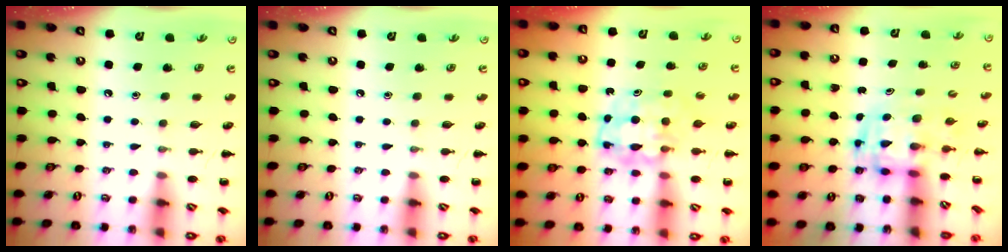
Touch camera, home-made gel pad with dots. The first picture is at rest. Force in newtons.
{"total": 0.0}
{"total": 5.5, "press": 5.5, "slide": 0.7}
{"total": 2.9, "press": 2.8, "slide": 0.5}